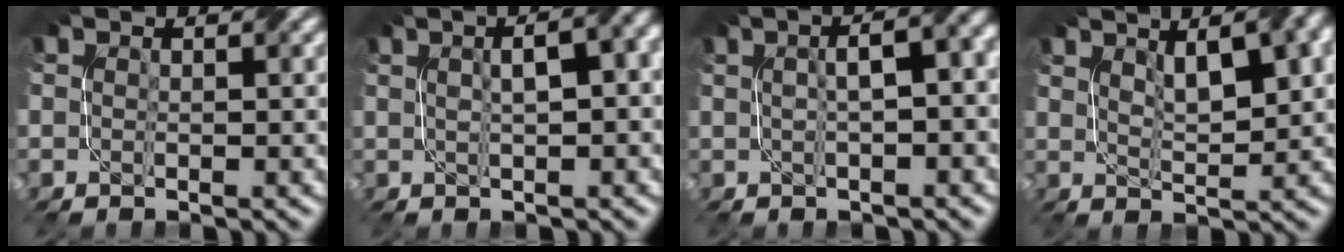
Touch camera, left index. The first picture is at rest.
{"total": 7.7, "force": [2.1, 2.9, 6.8], "torque": [-0.066, 0.031, 0.010]}
{"total": 7.2, "force": [1.4, 2.5, 6.6], "torque": [-0.064, 0.028, 0.006]}
{"total": 8.6, "force": [3.9, 3.3, 6.9], "torque": [-0.086, 0.024, 0.049]}